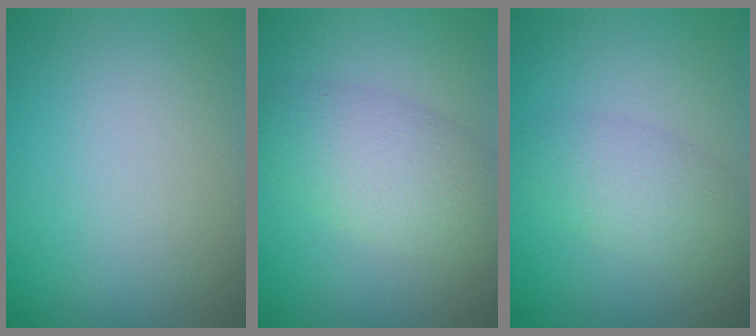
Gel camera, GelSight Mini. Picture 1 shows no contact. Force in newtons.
{"total": 4.9, "press": 4.9, "slide": 0.2}
{"total": 3.0, "press": 3.0, "slide": 0.2}